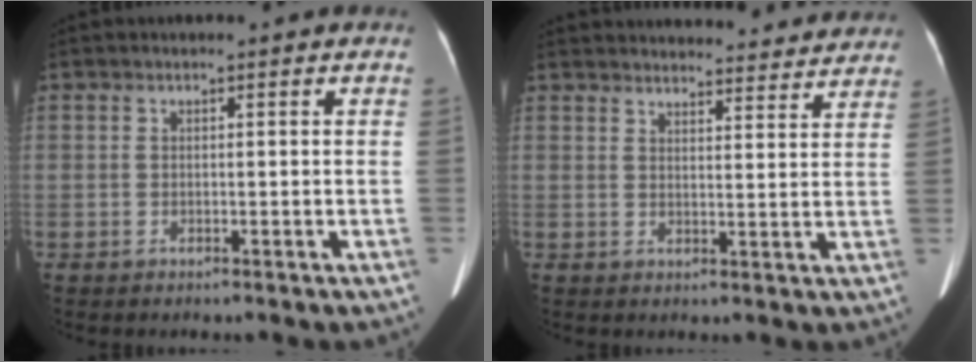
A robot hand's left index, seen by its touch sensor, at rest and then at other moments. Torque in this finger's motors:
{"motor_torque": [0.56, -1.58, 0.39, 0.01]}